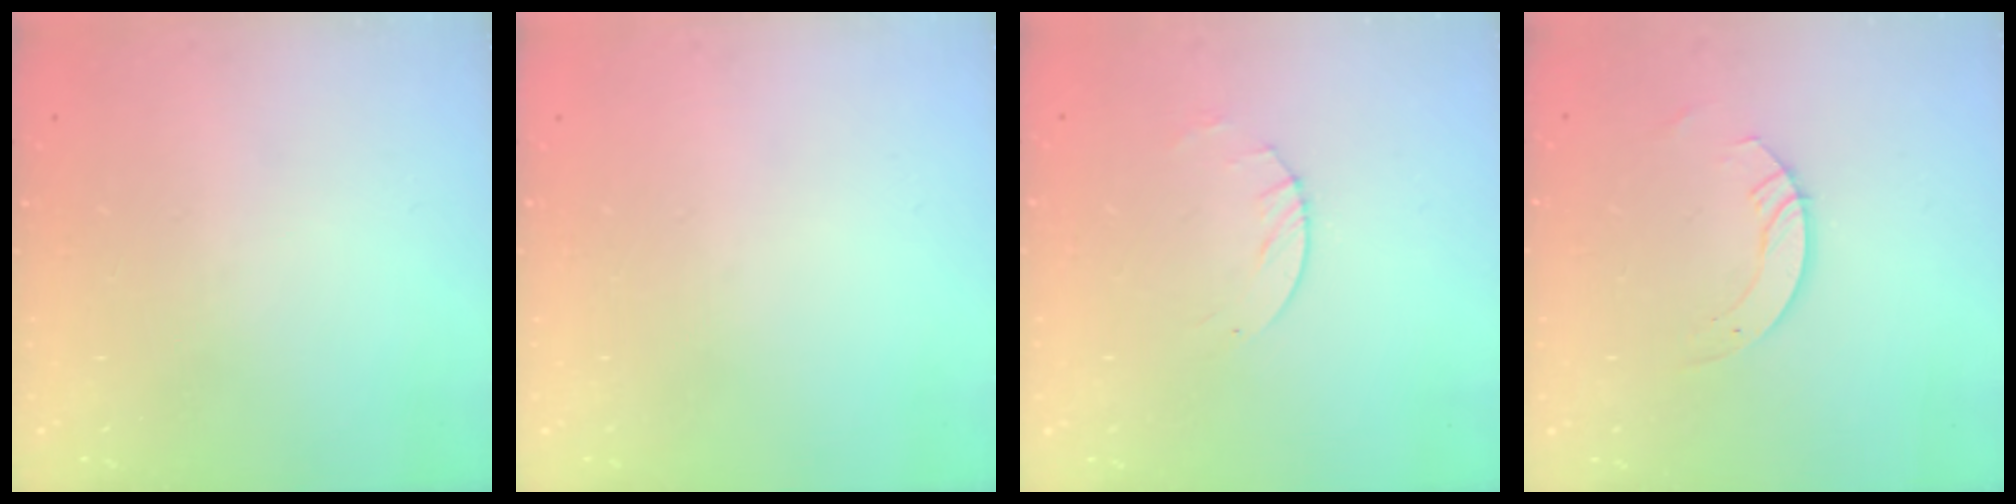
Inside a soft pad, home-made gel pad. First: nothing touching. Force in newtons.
{"total": 0.0}
{"total": 2.6, "press": 2.5, "slide": 0.4}
{"total": 3.7, "press": 3.7, "slide": 0.3}